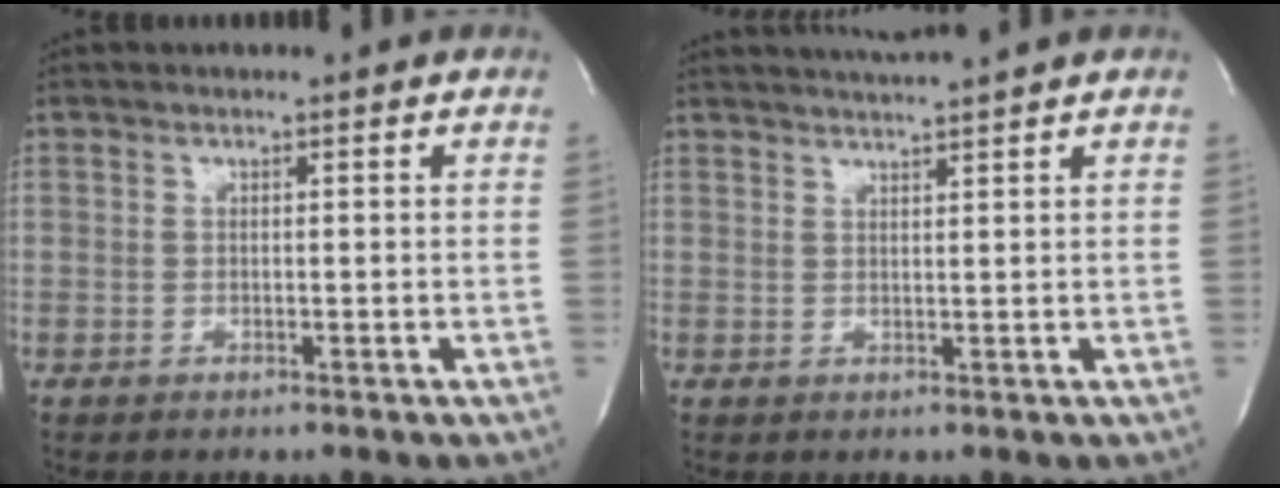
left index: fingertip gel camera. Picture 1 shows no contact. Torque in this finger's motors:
{"motor_torque": [0.03, -0.19, 0.14, 0.05]}